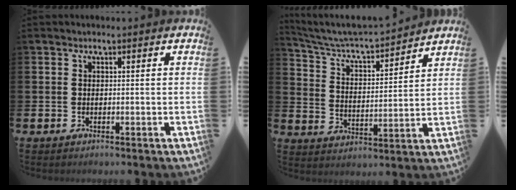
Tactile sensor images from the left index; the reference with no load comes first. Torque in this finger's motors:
{"motor_torque": [0.81, -1.33, 0.22, 0.05]}